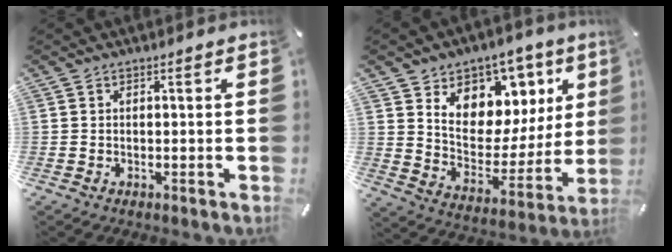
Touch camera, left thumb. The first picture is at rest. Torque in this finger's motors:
{"motor_torque": [2.52, 2.49, 1.31, -0.73, 0.14]}